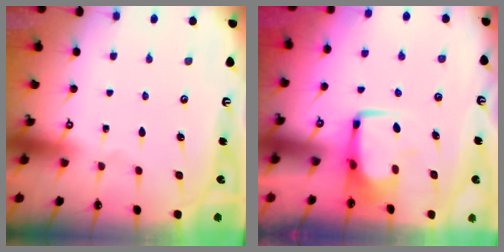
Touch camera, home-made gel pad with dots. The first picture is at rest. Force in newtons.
{"total": 0.9, "press": 0.7, "slide": 0.4}